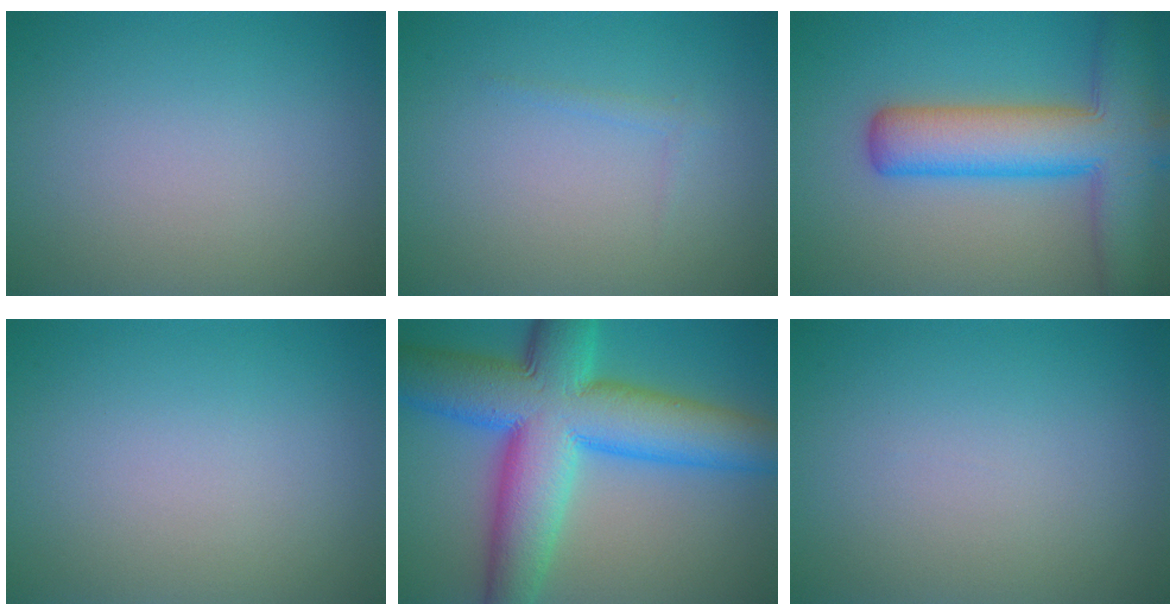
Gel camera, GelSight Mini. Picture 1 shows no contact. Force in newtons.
{"total": 0.7, "press": 0.7, "slide": 0.0}
{"total": 9.9, "press": 9.9, "slide": 0.4}
{"total": 0.0}
{"total": 13.7, "press": 13.7, "slide": 0.2}
{"total": 0.0}